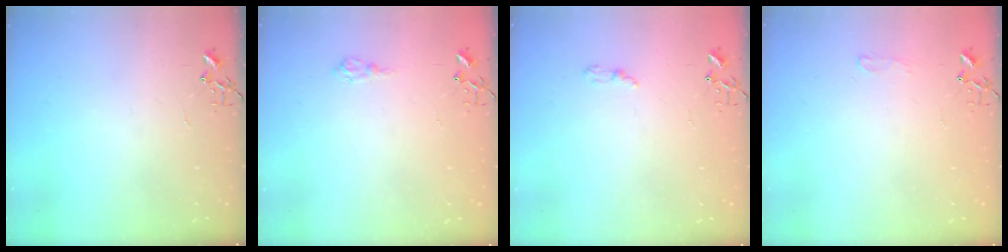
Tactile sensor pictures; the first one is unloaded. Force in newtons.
{"total": 5.2, "press": 5.1, "slide": 0.6}
{"total": 4.6, "press": 4.5, "slide": 0.6}
{"total": 6.8, "press": 6.8, "slide": 0.8}